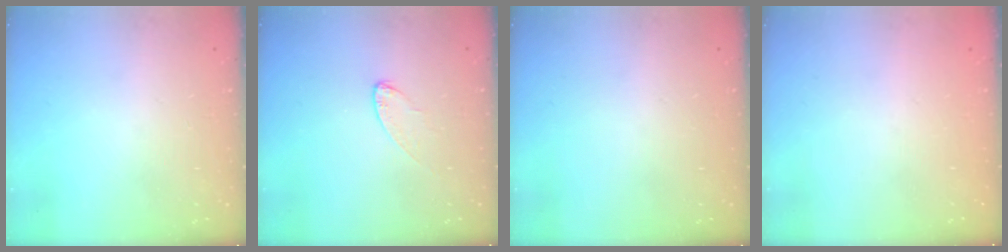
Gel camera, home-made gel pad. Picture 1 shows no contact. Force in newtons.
{"total": 5.4, "press": 5.4, "slide": 0.4}
{"total": 0.0}
{"total": 0.0}